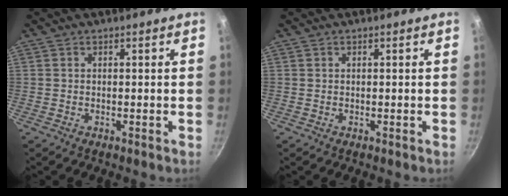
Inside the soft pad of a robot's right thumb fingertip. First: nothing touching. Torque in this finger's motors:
{"motor_torque": [-0.10, -0.04, 0.22, 0.10, 0.00]}